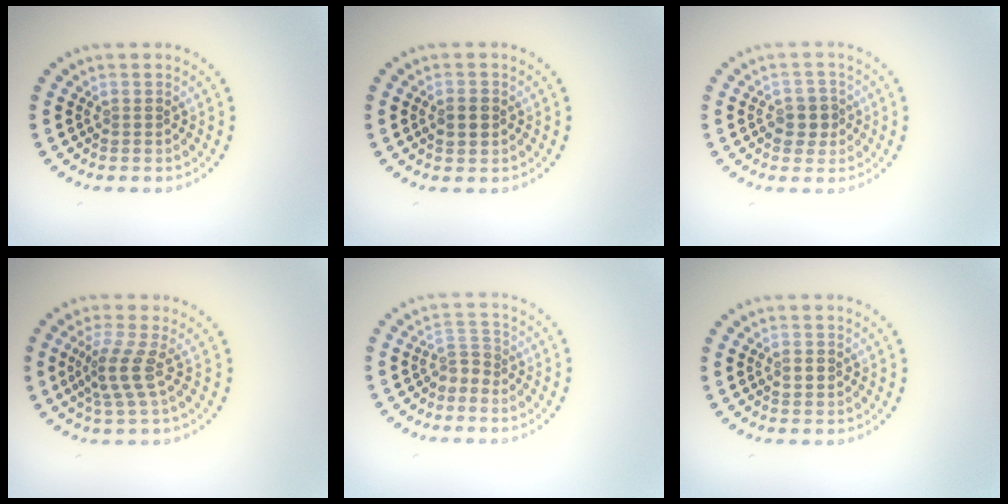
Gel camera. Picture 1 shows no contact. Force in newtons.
{"total": 2.3, "press": 2.3, "slide": 0.2}
{"total": 2.3, "press": 2.1, "slide": 0.8}
{"total": 3.0, "press": 2.2, "slide": 2.0}
{"total": 1.9, "press": 1.3, "slide": 1.4}
{"total": 1.4, "press": 1.4, "slide": 0.2}